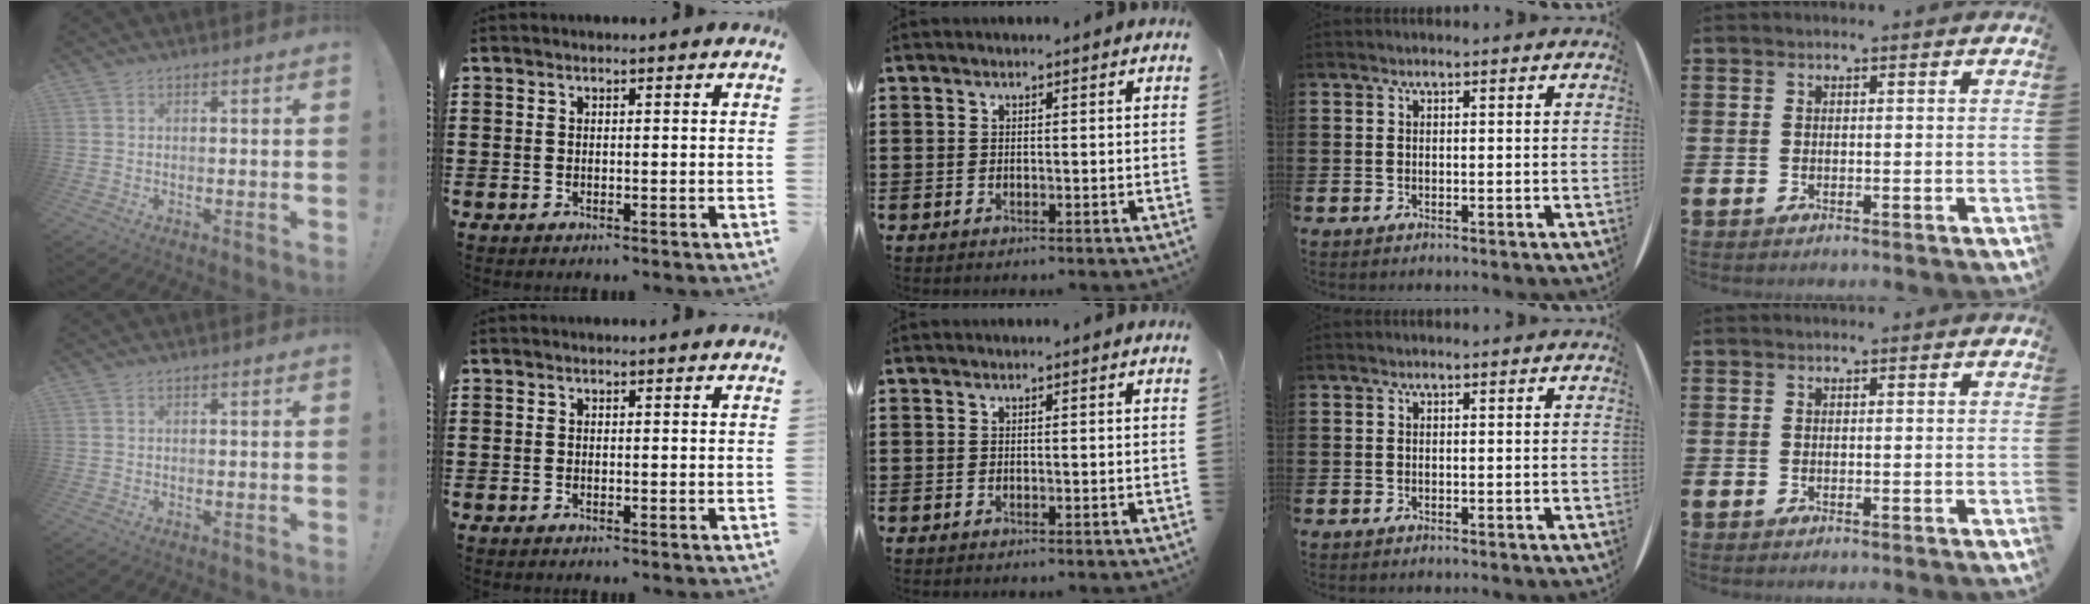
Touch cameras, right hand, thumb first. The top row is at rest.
{}